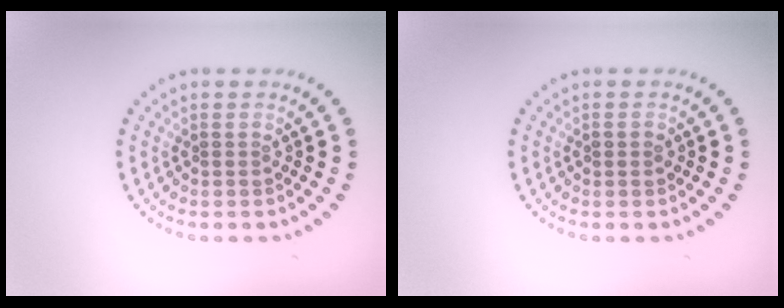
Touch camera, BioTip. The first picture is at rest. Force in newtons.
{"total": 1.1, "press": 1.1, "slide": 0.0}